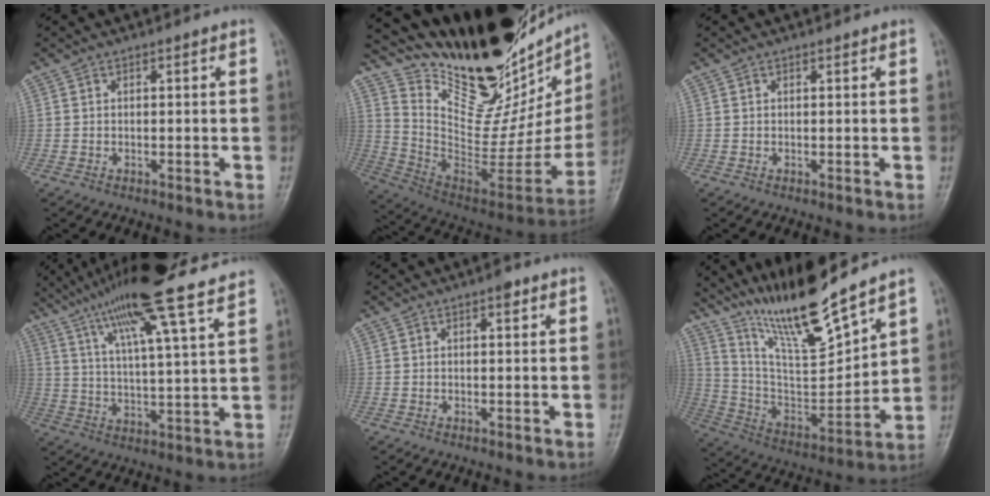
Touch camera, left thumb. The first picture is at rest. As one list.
[{"total": 35.9, "force": [26.7, 12.4, 20.5], "torque": [-0.294, -0.139, 0.410]}, {"total": 0.0}, {"total": 18.6, "force": [13.6, 1.3, 12.6], "torque": [-0.200, -0.028, 0.218]}, {"total": 1.5, "force": [0.8, 0.6, 1.1], "torque": [-0.011, 0.000, 0.008]}, {"total": 17.8, "force": [14.6, 2.0, 9.9], "torque": [-0.151, -0.082, 0.282]}]